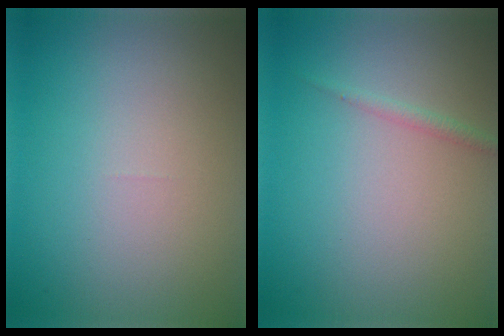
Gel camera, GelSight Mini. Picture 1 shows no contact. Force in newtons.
{"total": 0.9, "press": 0.9, "slide": 0.1}